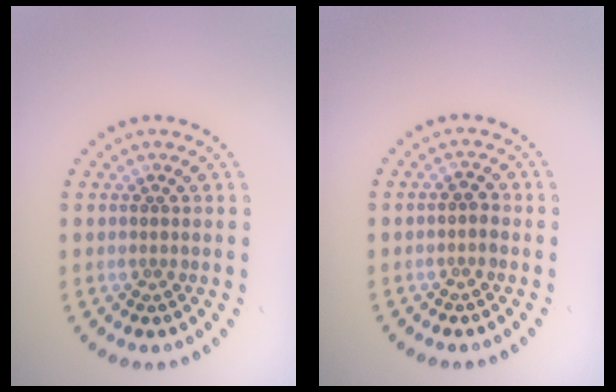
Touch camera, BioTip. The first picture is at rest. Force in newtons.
{"total": 0.8, "press": 0.8, "slide": 0.2}